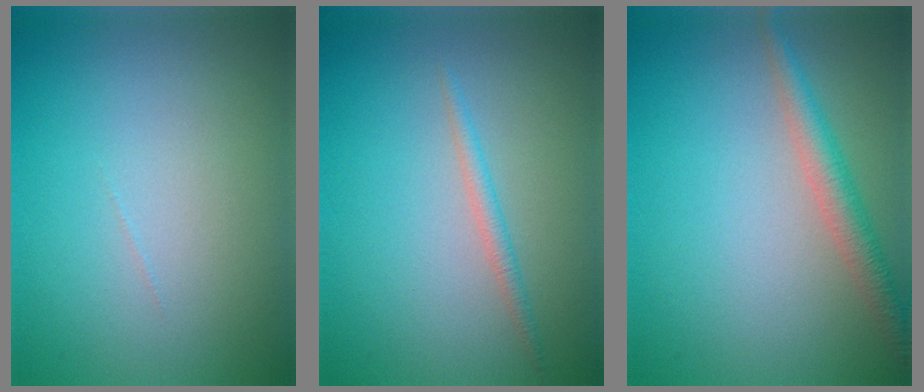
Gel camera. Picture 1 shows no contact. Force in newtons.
{"total": 1.2, "press": 1.2, "slide": 0.0}
{"total": 2.9, "press": 2.9, "slide": 0.2}